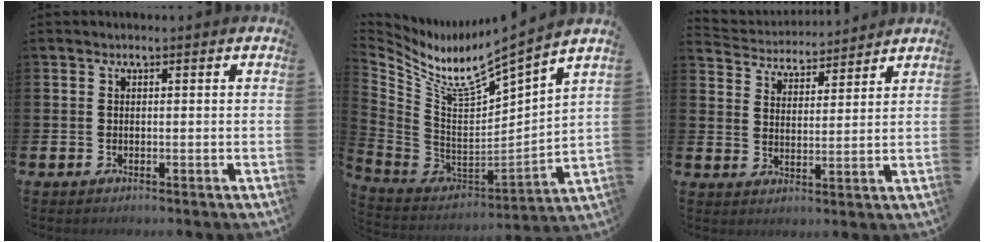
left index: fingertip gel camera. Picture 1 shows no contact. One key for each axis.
{"total": 7.1, "fx": 6.2, "fy": 0.1, "fz": 3.4, "tx": -0.099, "ty": -0.064, "tz": 0.094}
{"total": 4.3, "fx": 4.2, "fy": 0.8, "fz": -0.4, "tx": -0.017, "ty": -0.035, "tz": 0.071}